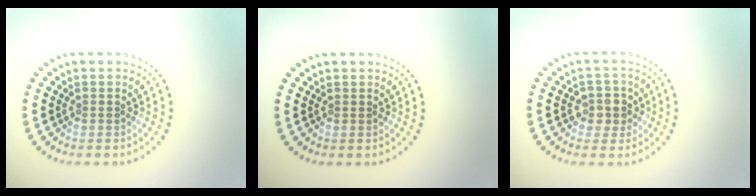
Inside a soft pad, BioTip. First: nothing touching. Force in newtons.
{"total": 0.0}
{"total": 2.2, "press": 2.0, "slide": 0.8}